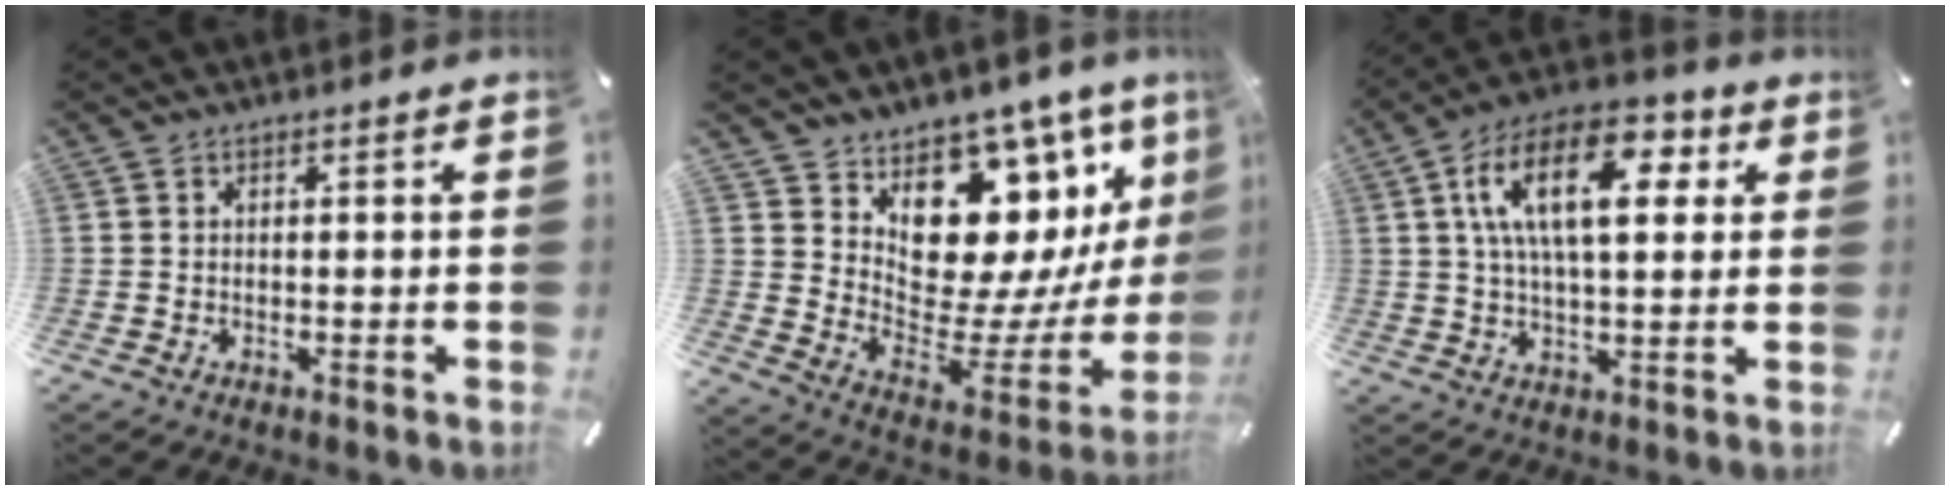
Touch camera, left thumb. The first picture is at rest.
{"total": 14.0, "force": [7.6, 9.4, 7.1], "torque": [-0.096, -0.098, 0.136]}
{"total": 17.4, "force": [5.4, 8.9, 13.9], "torque": [-0.250, 0.004, 0.084]}